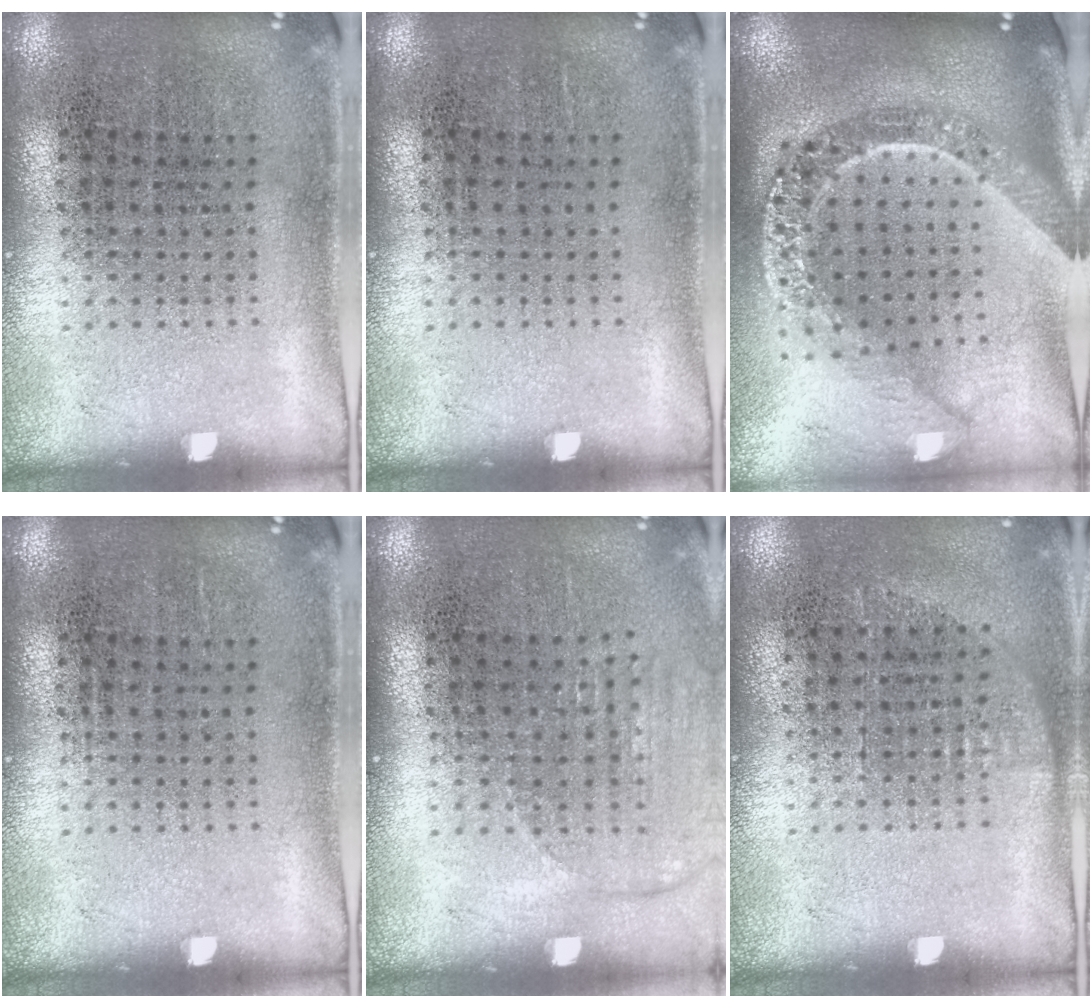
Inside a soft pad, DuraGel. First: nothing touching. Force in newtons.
{"total": 0.0}
{"total": 2.6, "press": 2.1, "slide": 1.6}
{"total": 0.0}
{"total": 1.4, "press": 1.2, "slide": 0.6}
{"total": 0.7, "press": 0.6, "slide": 0.3}